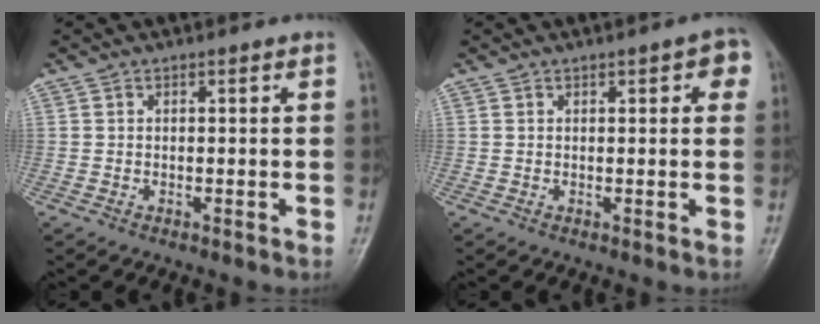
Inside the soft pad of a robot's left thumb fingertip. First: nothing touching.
{"total": 3.9, "force": [1.5, 1.5, 3.3], "torque": [-0.025, 0.001, 0.011]}